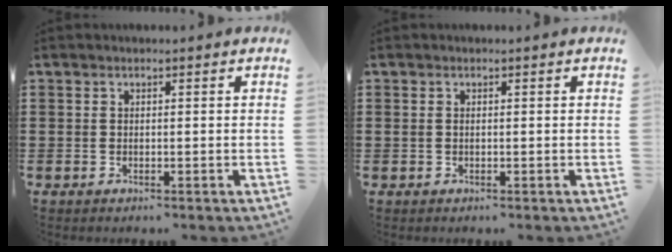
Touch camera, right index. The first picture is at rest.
{"total": 0.0}